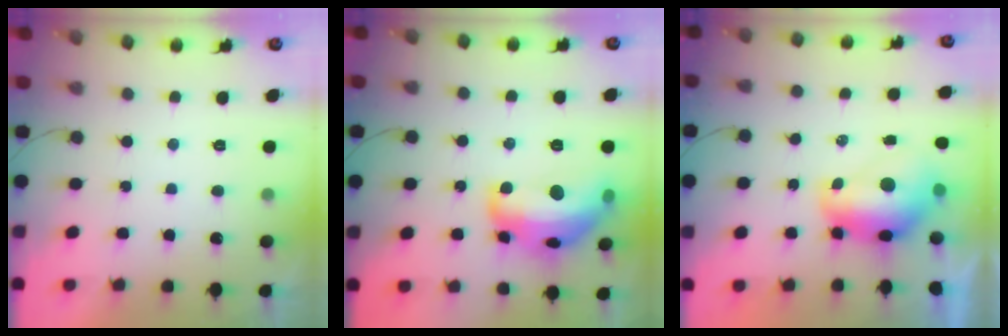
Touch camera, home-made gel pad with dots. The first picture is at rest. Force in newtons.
{"total": 19.8, "press": 19.8, "slide": 0.8}
{"total": 9.8, "press": 9.7, "slide": 0.9}